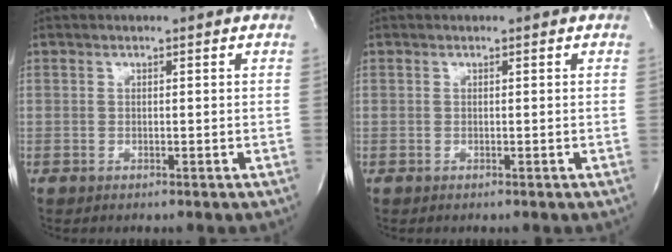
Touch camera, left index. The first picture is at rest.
{"total": 0.0}